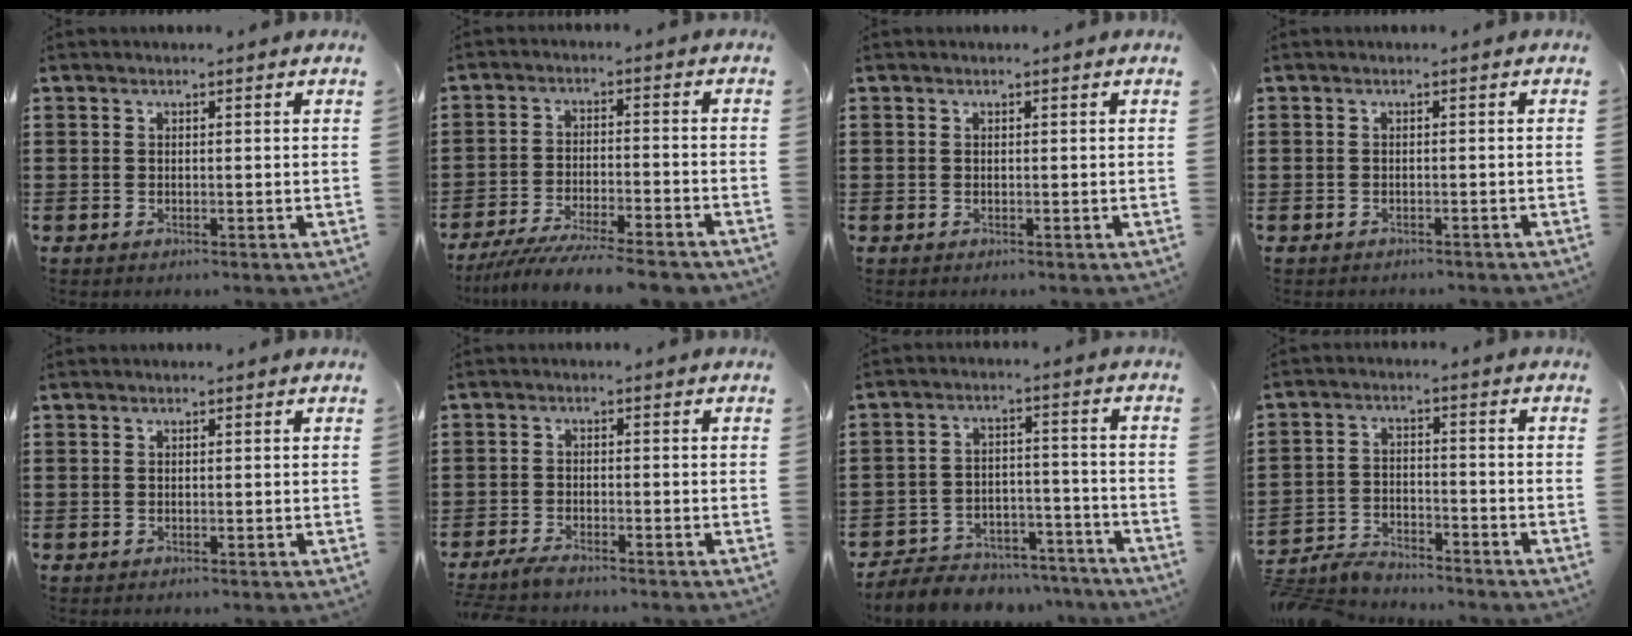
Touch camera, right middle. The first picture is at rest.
{"total": 6.9, "force": [-6.4, 0.2, 2.7], "torque": [-0.056, -0.008, -0.121]}
{"total": 0.0}
{"total": 0.8, "force": [-0.8, 0.1, -0.1], "torque": [0.000, 0.001, -0.017]}
{"total": 0.0}
{"total": 2.5, "force": [-2.3, 0.4, 0.8], "torque": [-0.030, -0.001, -0.052]}
{"total": 6.2, "force": [-6.1, 1.4, 0.4], "torque": [-0.003, 0.019, -0.119]}
{"total": 4.8, "force": [-4.6, 1.1, 0.8], "torque": [-0.031, 0.003, -0.098]}